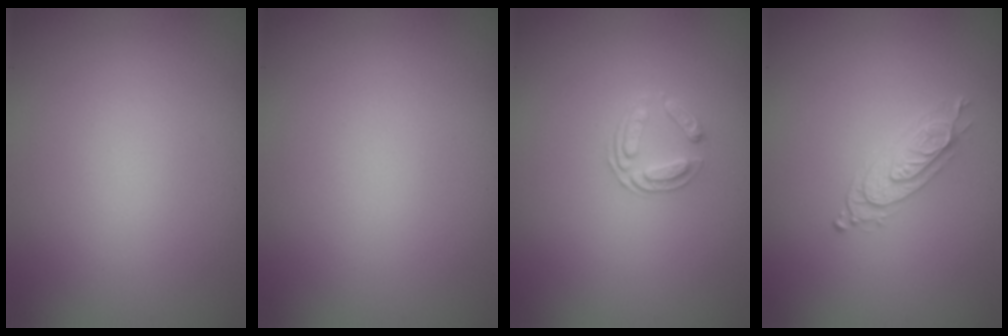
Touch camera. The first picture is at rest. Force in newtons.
{"total": 0.0}
{"total": 1.7, "press": 1.3, "slide": 1.1}
{"total": 2.5, "press": 2.1, "slide": 1.4}